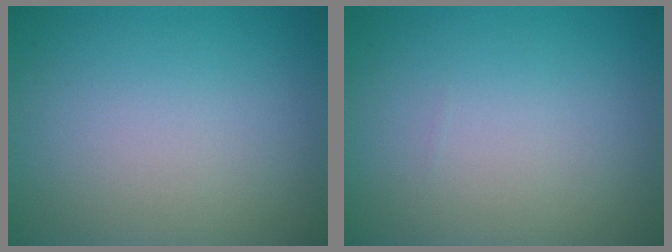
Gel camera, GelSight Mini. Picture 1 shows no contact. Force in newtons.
{"total": 0.0}